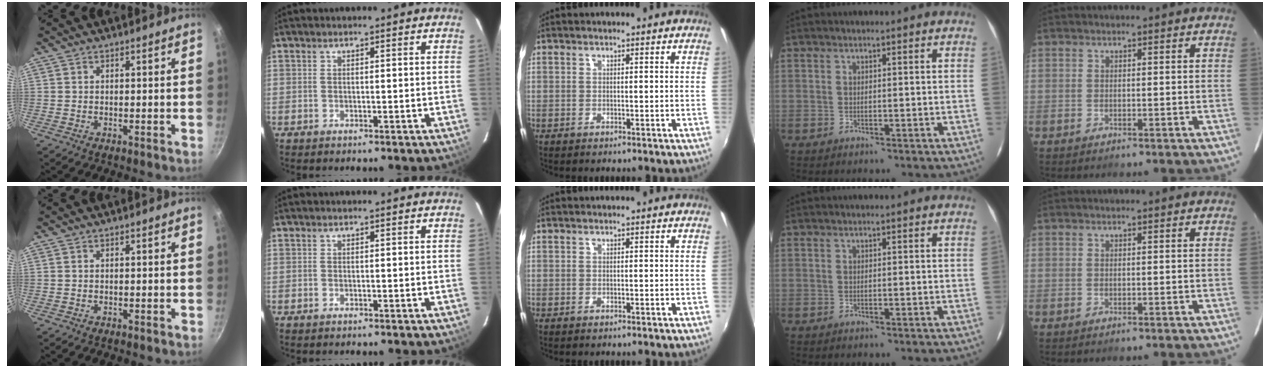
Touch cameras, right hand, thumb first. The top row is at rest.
{}